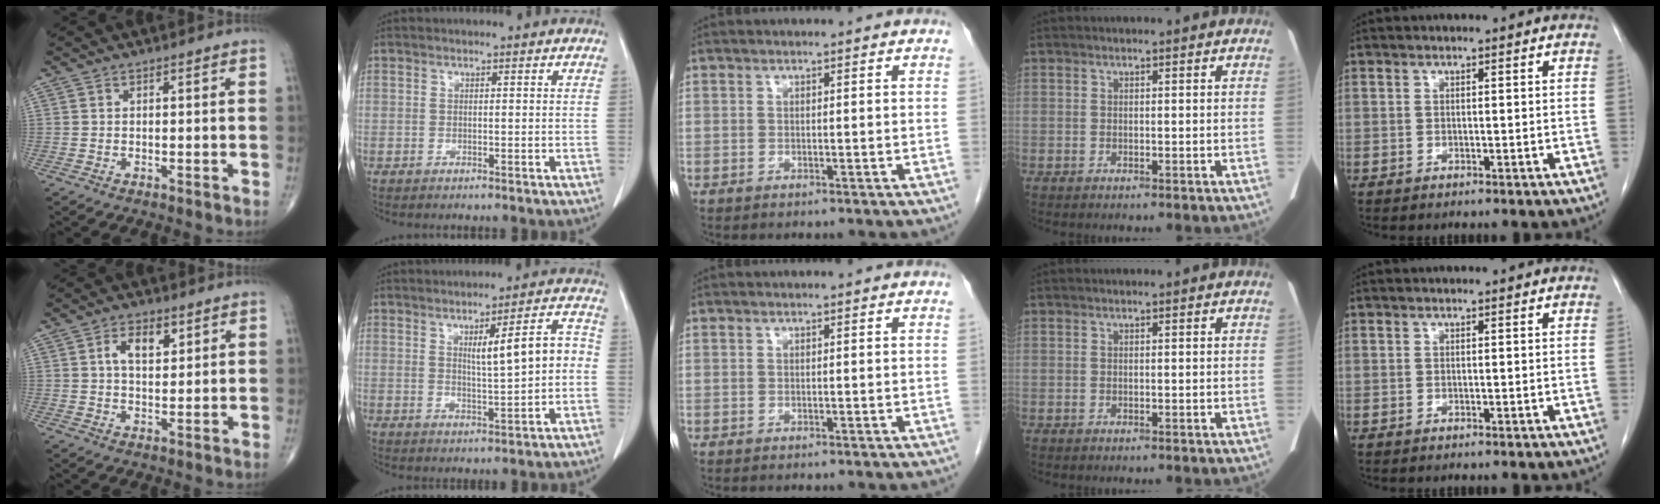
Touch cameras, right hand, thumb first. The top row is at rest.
{"thumb": {"total": 5.7, "force": [2.2, 3.1, 4.3], "torque": [-0.059, -0.006, 0.035]}, "index": {"total": 7.5, "force": [0.4, 1.2, 7.4], "torque": [-0.109, 0.018, 0.012]}}